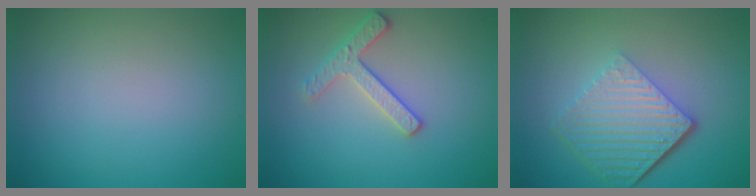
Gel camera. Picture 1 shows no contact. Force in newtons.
{"total": 2.5, "press": 2.5, "slide": 0.3}
{"total": 6.4, "press": 4.3, "slide": 4.8}